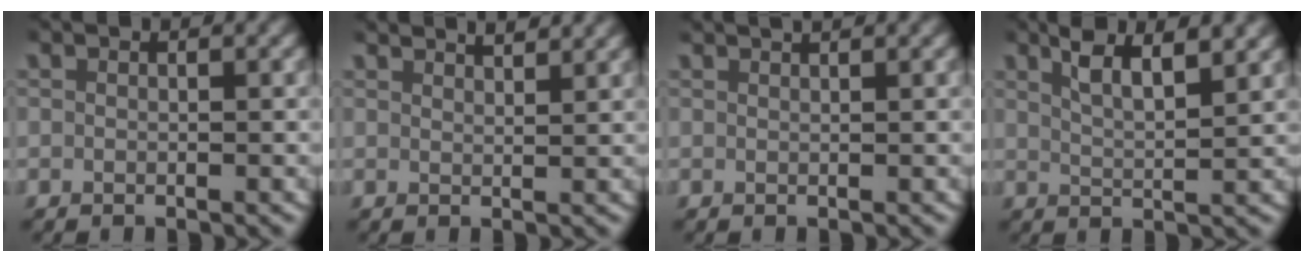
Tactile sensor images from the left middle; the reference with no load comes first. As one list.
[{"total": 3.0, "force": [2.8, 0.3, 1.1], "torque": [-0.014, 0.001, 0.046]}, {"total": 1.4, "force": [1.3, 0.0, 0.5], "torque": [-0.006, 0.006, 0.019]}, {"total": 4.1, "force": [2.6, 1.1, 2.9], "torque": [-0.056, -0.002, 0.045]}]